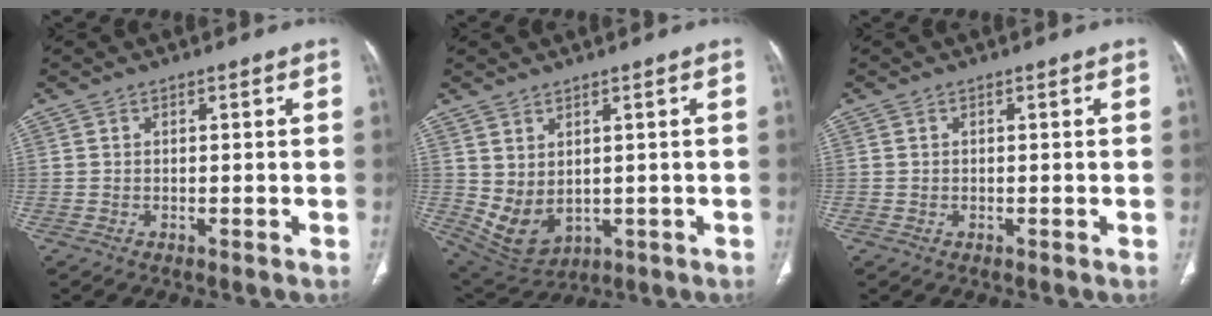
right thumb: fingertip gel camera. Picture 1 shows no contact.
{"total": 8.0, "force": [0.5, 5.3, 6.0], "torque": [-0.101, -0.008, 0.040]}
{"total": 0.0}